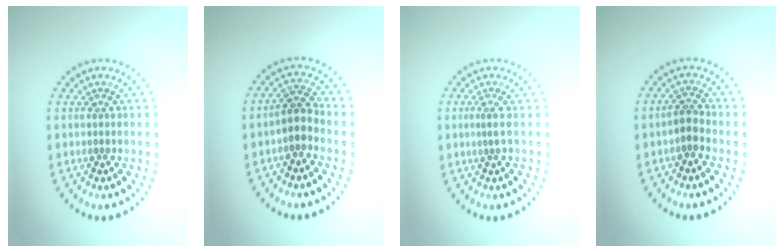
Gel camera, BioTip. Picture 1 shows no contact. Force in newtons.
{"total": 2.2, "press": 2.0, "slide": 1.0}
{"total": 0.9, "press": 0.3, "slide": 0.8}
{"total": 1.6, "press": 1.3, "slide": 0.9}